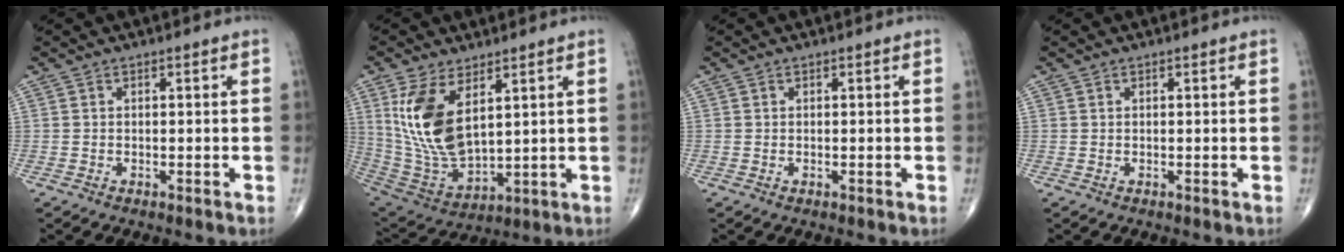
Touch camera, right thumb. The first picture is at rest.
{"total": 15.2, "force": [5.3, 7.5, 12.0], "torque": [-0.230, -0.027, 0.124]}
{"total": 0.0}
{"total": 0.0}